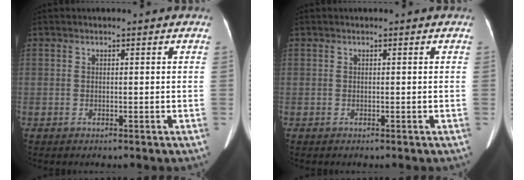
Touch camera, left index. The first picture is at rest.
{"total": 0.0}